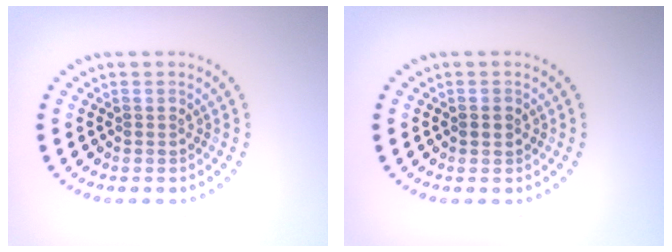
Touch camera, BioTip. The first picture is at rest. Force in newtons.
{"total": 1.2, "press": 1.1, "slide": 0.1}